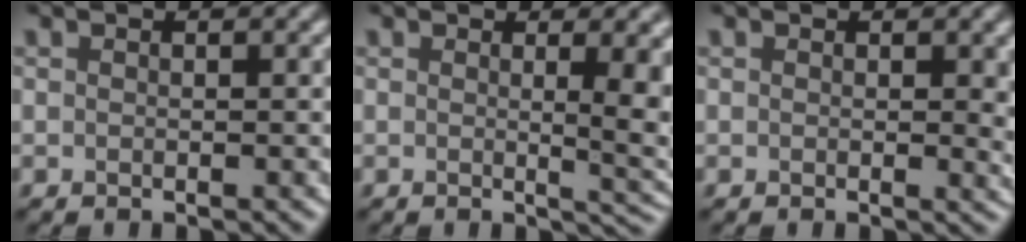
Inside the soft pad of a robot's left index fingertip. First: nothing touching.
{"total": 6.4, "force": [0.5, 2.2, 6.0], "torque": [-0.048, -0.004, 0.010]}
{"total": 2.0, "force": [0.3, 0.5, 1.9], "torque": [-0.016, -0.004, 0.005]}